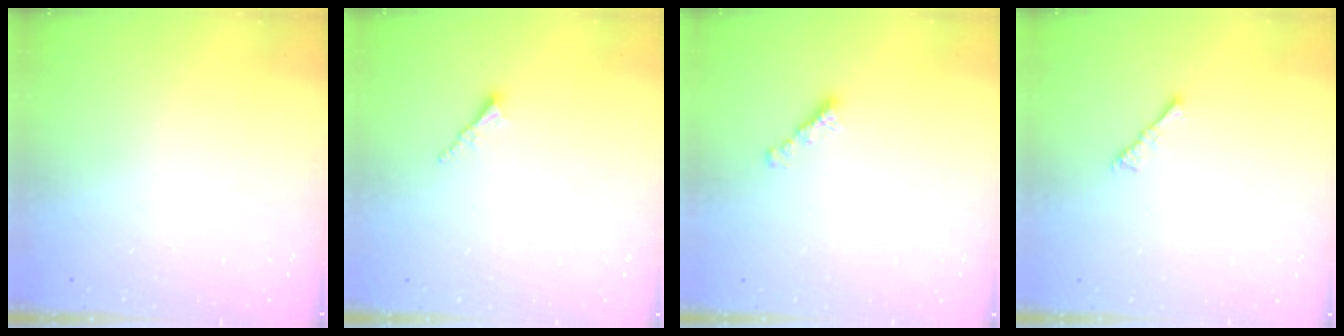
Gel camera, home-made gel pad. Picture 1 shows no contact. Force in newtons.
{"total": 1.7, "press": 1.7, "slide": 0.3}
{"total": 2.2, "press": 2.1, "slide": 0.5}
{"total": 2.1, "press": 2.1, "slide": 0.5}